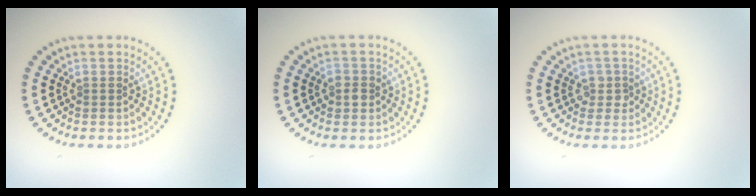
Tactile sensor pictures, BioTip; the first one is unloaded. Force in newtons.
{"total": 1.4, "press": 1.3, "slide": 0.5}
{"total": 1.2, "press": 1.0, "slide": 0.6}